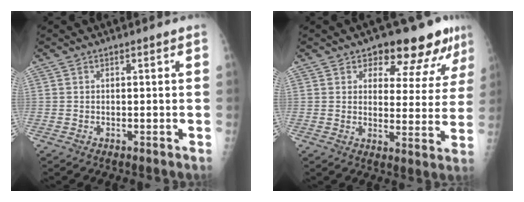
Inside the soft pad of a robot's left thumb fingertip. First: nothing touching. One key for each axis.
{"total": 11.8, "fx": 8.6, "fy": 5.8, "fz": 5.6, "tx": -0.020, "ty": -0.049, "tz": 0.107}